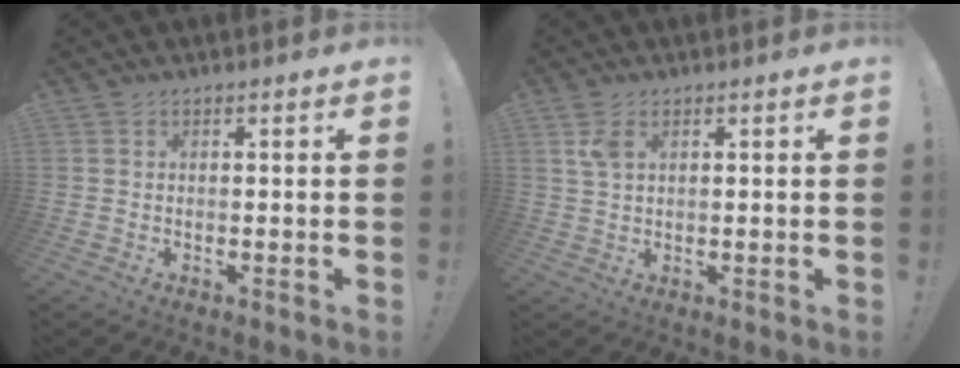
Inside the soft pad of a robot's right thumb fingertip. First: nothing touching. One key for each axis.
{"total": 3.9, "fx": 1.8, "fy": 2.0, "fz": 2.8, "tx": -0.043, "ty": -0.003, "tz": 0.031}